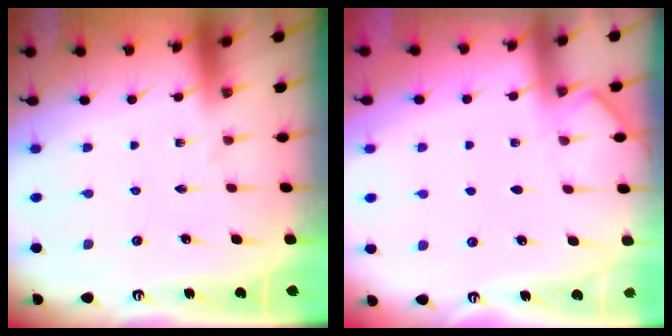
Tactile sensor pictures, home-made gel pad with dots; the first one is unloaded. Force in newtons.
{"total": 3.8, "press": 3.7, "slide": 0.4}